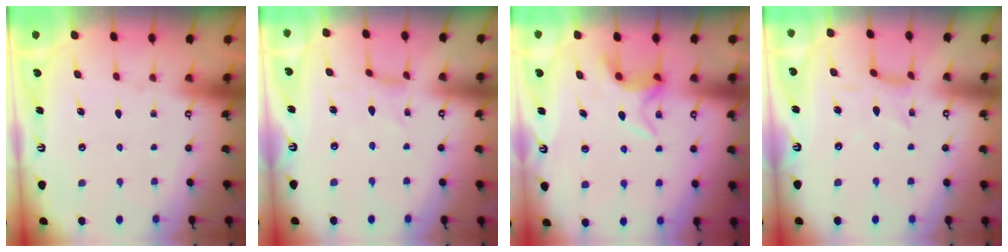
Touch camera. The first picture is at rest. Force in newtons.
{"total": 0.0}
{"total": 6.8, "press": 6.8, "slide": 0.1}
{"total": 2.1, "press": 2.1, "slide": 0.6}